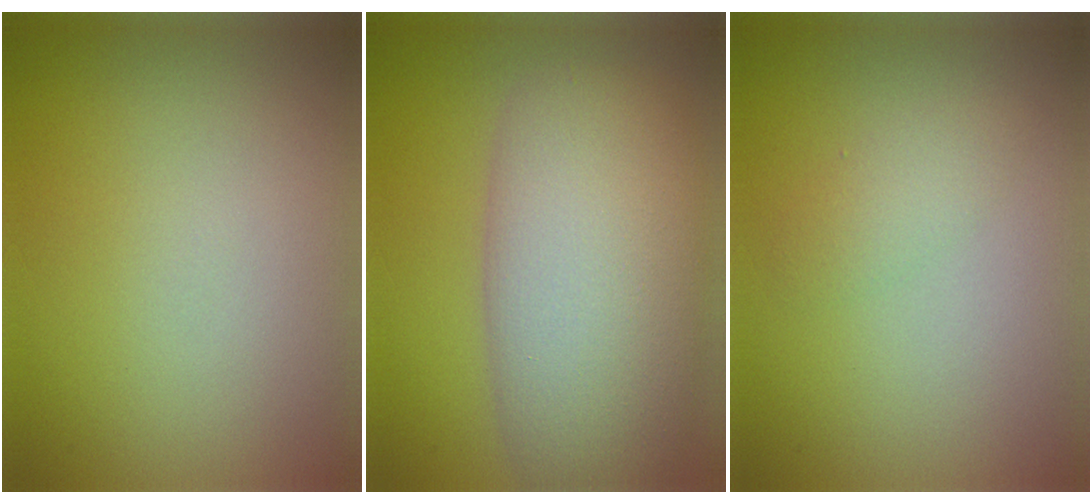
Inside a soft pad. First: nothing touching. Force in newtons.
{"total": 10.6, "press": 10.6, "slide": 0.6}
{"total": 1.5, "press": 1.5, "slide": 0.1}